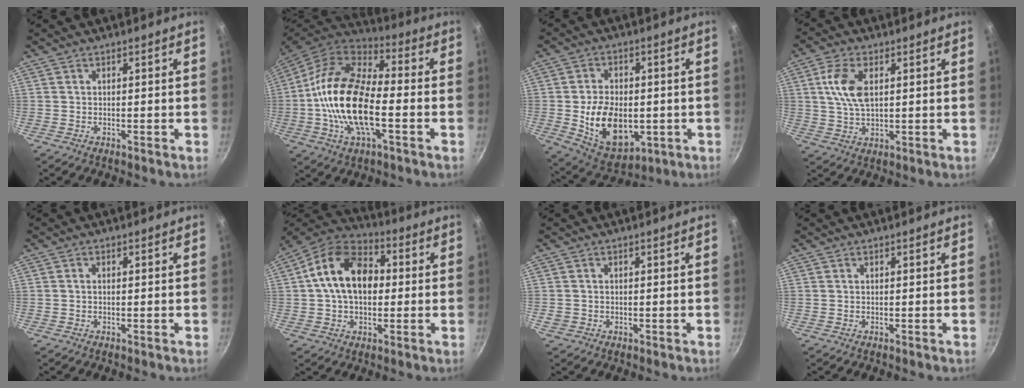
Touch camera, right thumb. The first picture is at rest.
{"total": 20.8, "force": [-3.3, 10.0, 17.9], "torque": [-0.329, 0.032, -0.078]}
{"total": 14.8, "force": [-1.9, 9.9, 10.9], "torque": [-0.155, -0.005, -0.012]}
{"total": 8.2, "force": [2.0, 4.2, 6.7], "torque": [-0.129, 0.001, 0.038]}
{"total": 0.7, "force": [0.0, 0.4, 0.6], "torque": [-0.011, 0.004, -0.002]}
{"total": 15.8, "force": [1.6, 10.8, 11.4], "torque": [-0.161, 0.027, 0.007]}
{"total": 1.1, "force": [-0.3, 1.0, 0.4], "torque": [-0.007, 0.002, -0.003]}
{"total": 0.0}